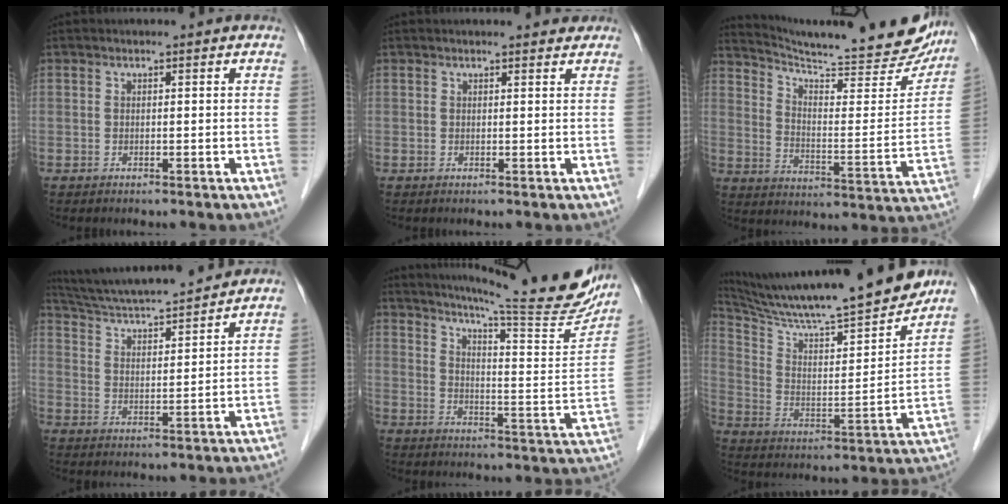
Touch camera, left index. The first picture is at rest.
{"total": 2.9, "force": [2.8, 0.6, 0.7], "torque": [-0.010, 0.003, 0.026]}
{"total": 25.5, "force": [23.1, 3.3, 10.3], "torque": [-0.157, -0.059, 0.304]}
{"total": 15.7, "force": [14.5, 0.7, 6.0], "torque": [-0.114, 0.017, 0.236]}
{"total": 24.4, "force": [21.4, 1.2, 11.6], "torque": [-0.174, -0.070, 0.272]}
{"total": 23.5, "force": [20.8, 0.7, 10.9], "torque": [-0.188, -0.029, 0.322]}